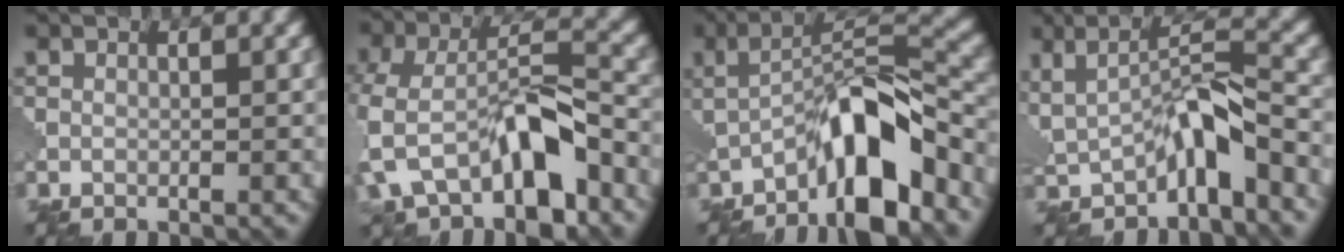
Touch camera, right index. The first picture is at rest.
{"total": 8.6, "force": [-4.0, 4.3, 6.3], "torque": [-0.123, 0.008, -0.081]}
{"total": 8.6, "force": [-4.4, 2.2, 7.0], "torque": [-0.109, 0.017, -0.081]}
{"total": 5.3, "force": [-1.6, 1.4, 4.9], "torque": [-0.080, 0.005, -0.031]}